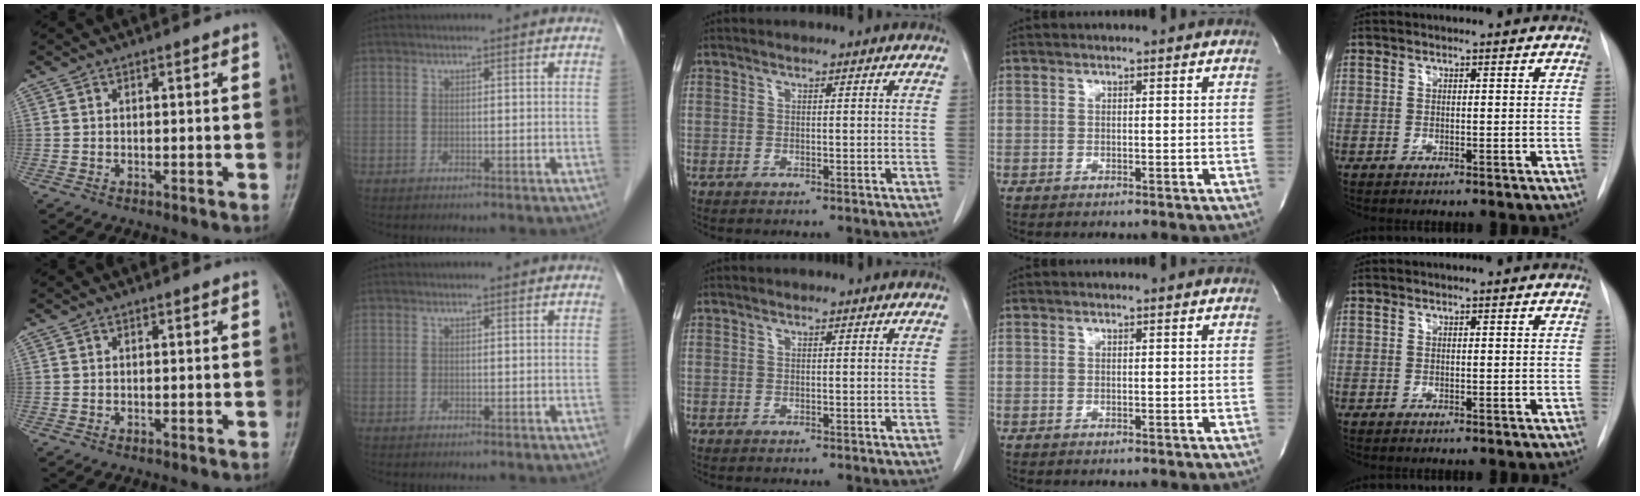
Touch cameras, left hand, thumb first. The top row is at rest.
{}